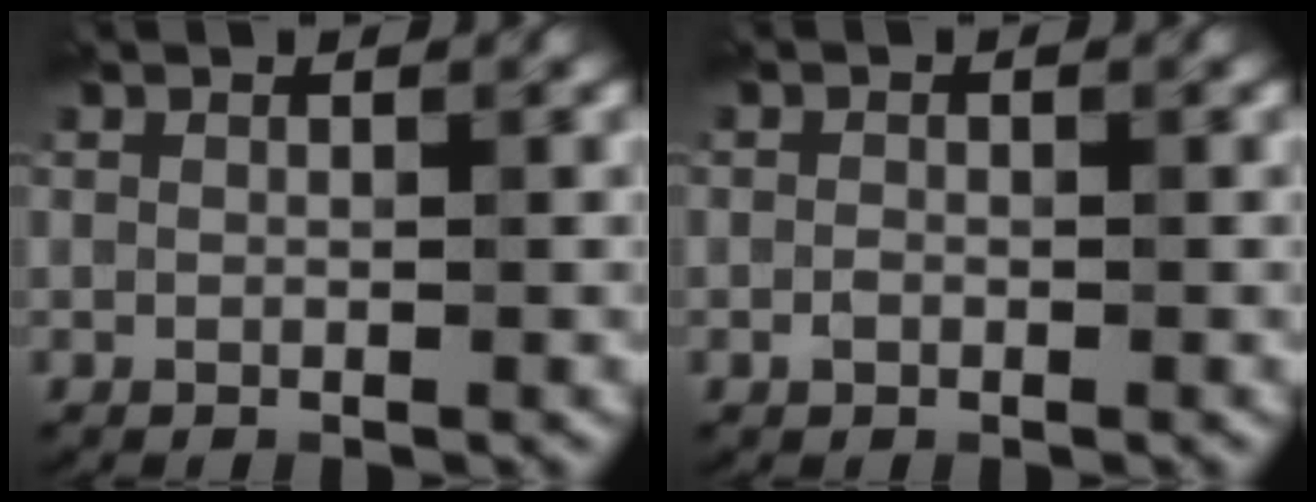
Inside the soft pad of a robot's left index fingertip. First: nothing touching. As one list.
[{"total": 0.6, "force": [-0.4, 0.5, 0.2], "torque": [-0.007, 0.003, -0.007]}]